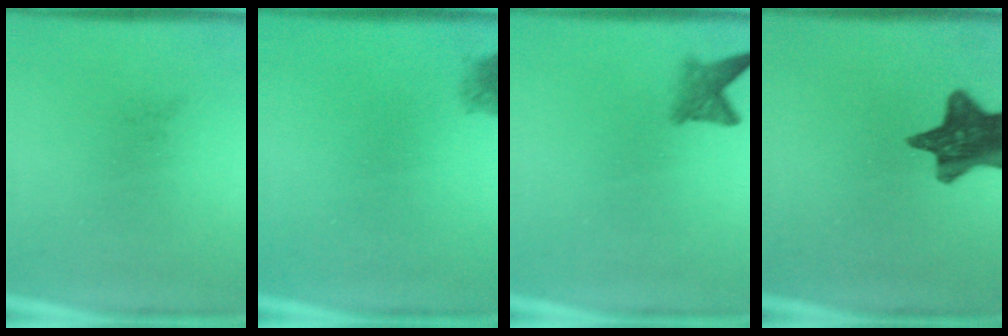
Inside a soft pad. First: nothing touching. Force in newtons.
{"total": 1.5}
{"total": 2.5}
{"total": 12.6}